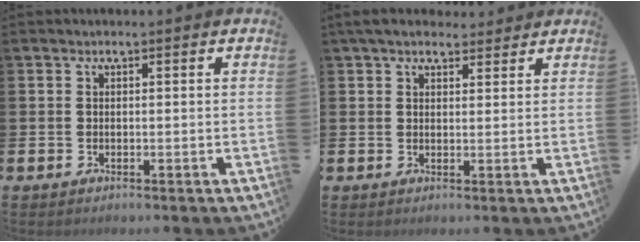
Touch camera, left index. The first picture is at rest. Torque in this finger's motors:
{"motor_torque": [0.97, -1.17, 0.52, 0.11]}